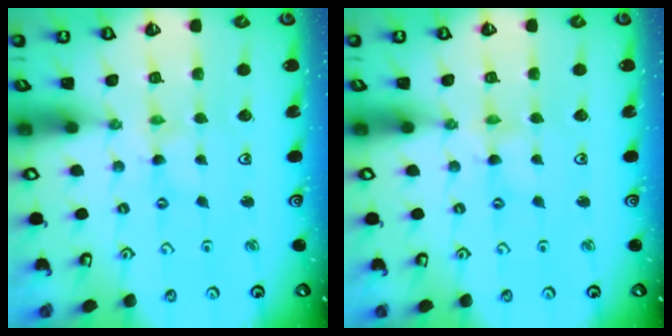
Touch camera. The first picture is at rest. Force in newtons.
{"total": 0.8, "press": 0.8, "slide": 0.2}